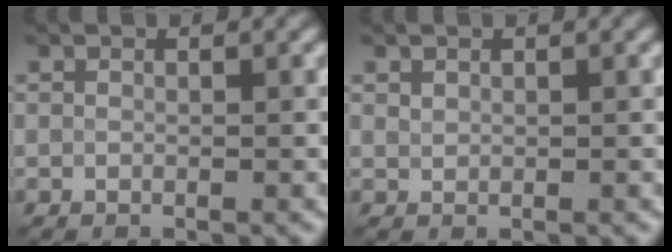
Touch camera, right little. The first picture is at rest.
{"total": 0.7, "force": [0.4, 0.5, 0.2], "torque": [-0.002, -0.001, 0.006]}